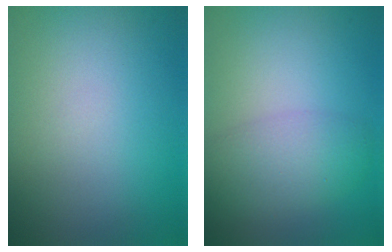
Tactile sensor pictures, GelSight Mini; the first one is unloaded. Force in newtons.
{"total": 3.9, "press": 3.9, "slide": 0.1}